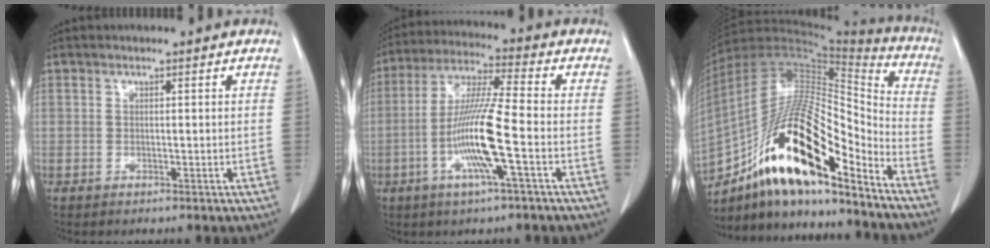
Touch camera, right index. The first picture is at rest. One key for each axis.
{"total": 11.9, "fx": -3.3, "fy": -0.2, "fz": 11.4, "tx": -0.225, "ty": -0.006, "tz": -0.071}
{"total": 23.4, "fx": -14.9, "fy": 5.0, "fz": 17.4, "tx": -0.314, "ty": 0.000, "tz": -0.259}